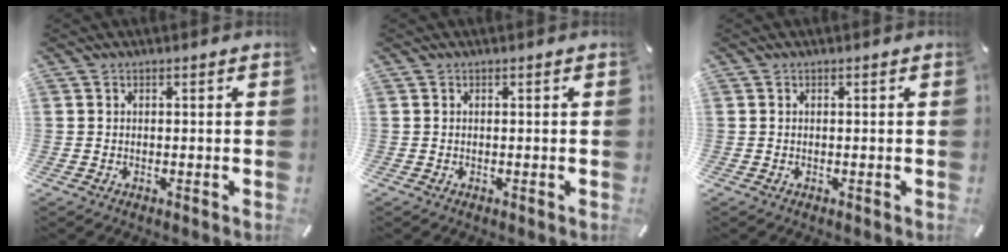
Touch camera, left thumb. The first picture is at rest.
{"total": 0.0}
{"total": 0.0}